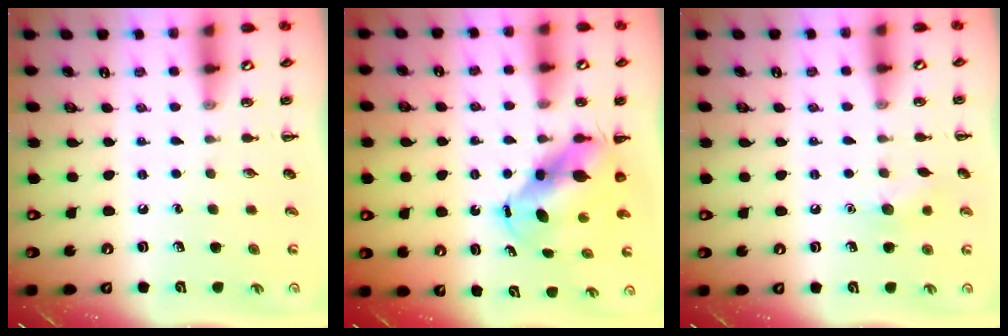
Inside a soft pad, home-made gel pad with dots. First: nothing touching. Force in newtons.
{"total": 7.0, "press": 6.6, "slide": 2.3}
{"total": 7.4, "press": 7.2, "slide": 1.7}